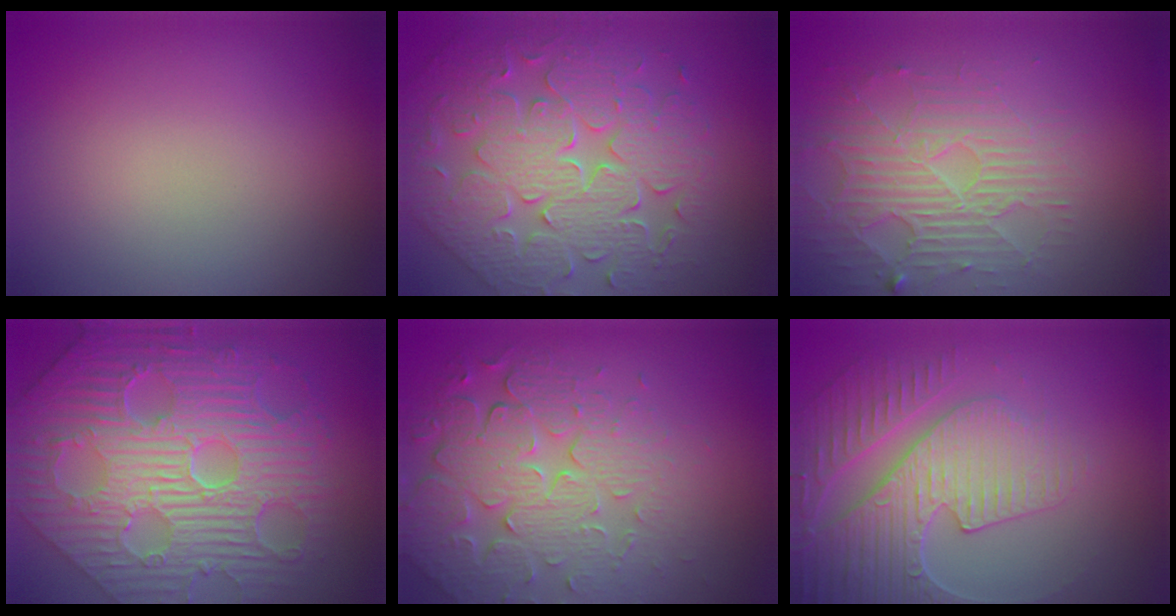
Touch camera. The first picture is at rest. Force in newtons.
{"total": 7.5, "press": 6.5, "slide": 3.6}
{"total": 3.8, "press": 3.4, "slide": 1.8}
{"total": 11.9, "press": 8.0, "slide": 8.8}
{"total": 7.6, "press": 5.5, "slide": 5.2}
{"total": 6.4, "press": 5.4, "slide": 3.5}